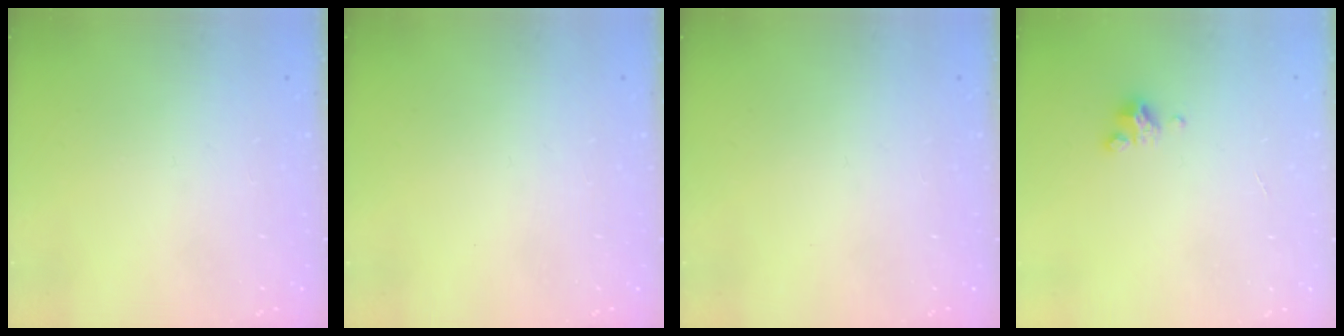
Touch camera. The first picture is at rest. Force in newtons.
{"total": 0.0}
{"total": 0.0}
{"total": 2.9, "press": 2.9, "slide": 0.3}